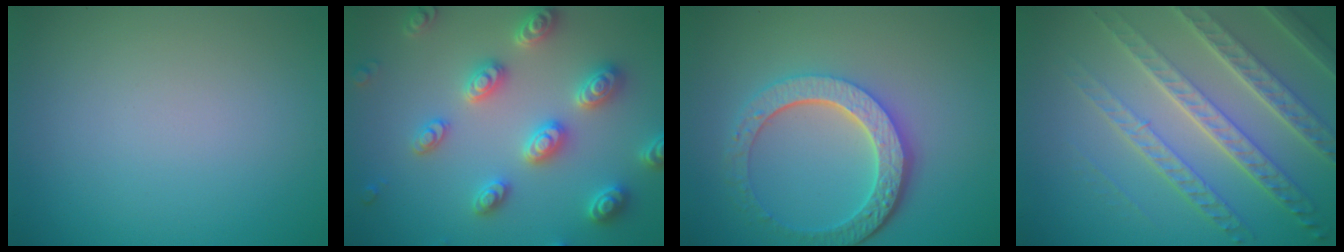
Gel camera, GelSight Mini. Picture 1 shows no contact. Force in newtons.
{"total": 5.3, "press": 5.2, "slide": 1.2}
{"total": 6.0, "press": 4.5, "slide": 4.0}
{"total": 8.0, "press": 5.4, "slide": 5.9}